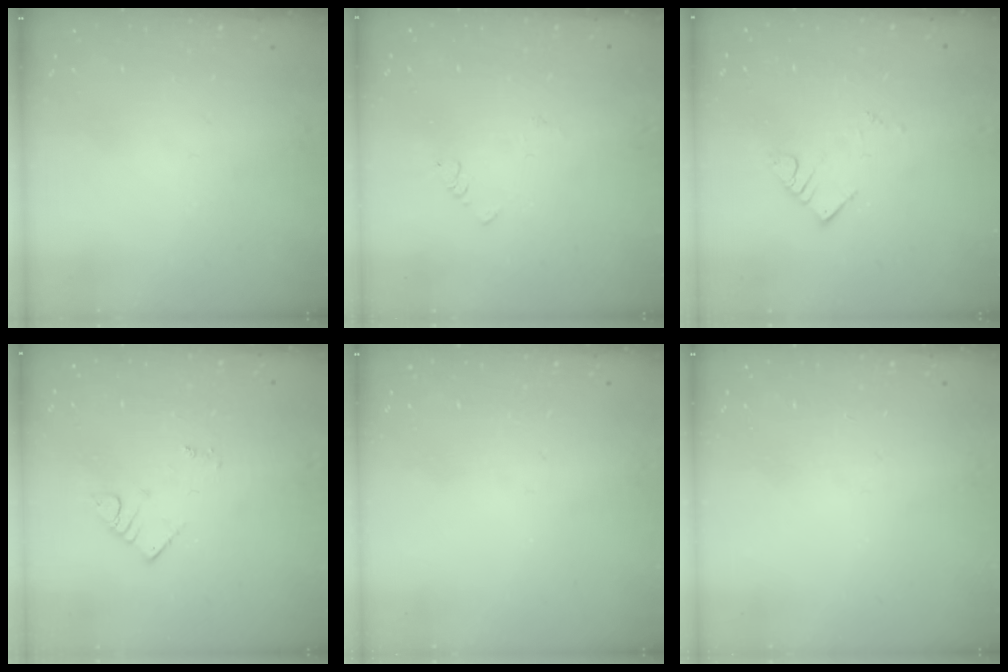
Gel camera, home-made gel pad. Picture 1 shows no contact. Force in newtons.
{"total": 2.1, "press": 2.1, "slide": 0.3}
{"total": 4.6, "press": 4.5, "slide": 0.2}
{"total": 3.8, "press": 3.7, "slide": 0.5}
{"total": 0.0}
{"total": 0.0}